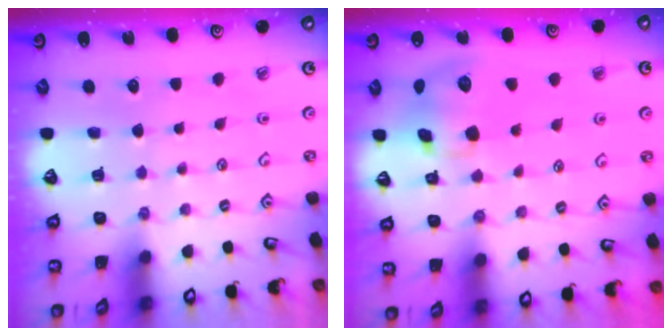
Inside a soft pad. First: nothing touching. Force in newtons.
{"total": 11.0, "press": 10.8, "slide": 1.8}